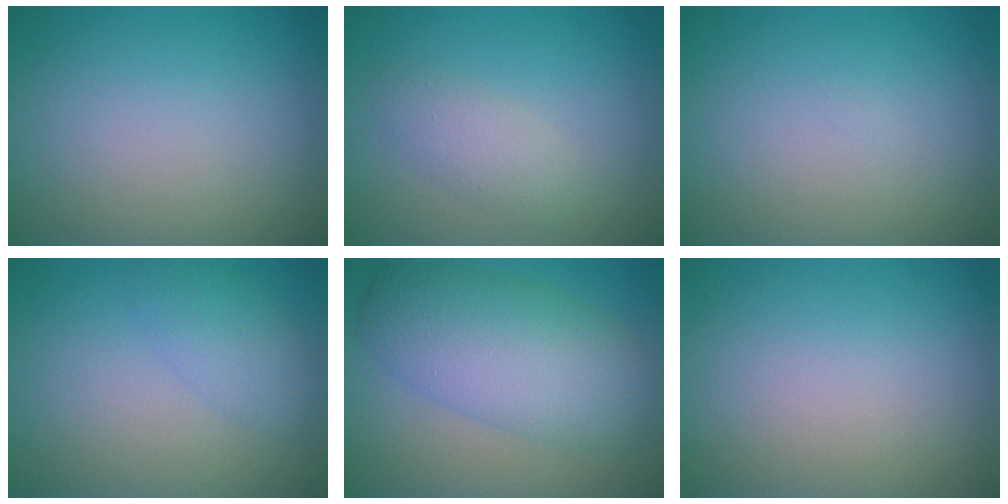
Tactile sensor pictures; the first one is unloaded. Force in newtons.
{"total": 2.3, "press": 2.3, "slide": 0.1}
{"total": 0.0}
{"total": 2.5, "press": 2.5, "slide": 0.1}
{"total": 7.8, "press": 7.8, "slide": 0.1}
{"total": 0.0}